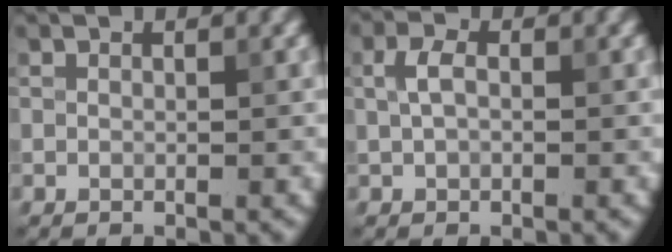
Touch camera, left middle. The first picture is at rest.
{"total": 2.0, "force": [0.4, 1.3, 1.4], "torque": [-0.031, 0.005, 0.003]}